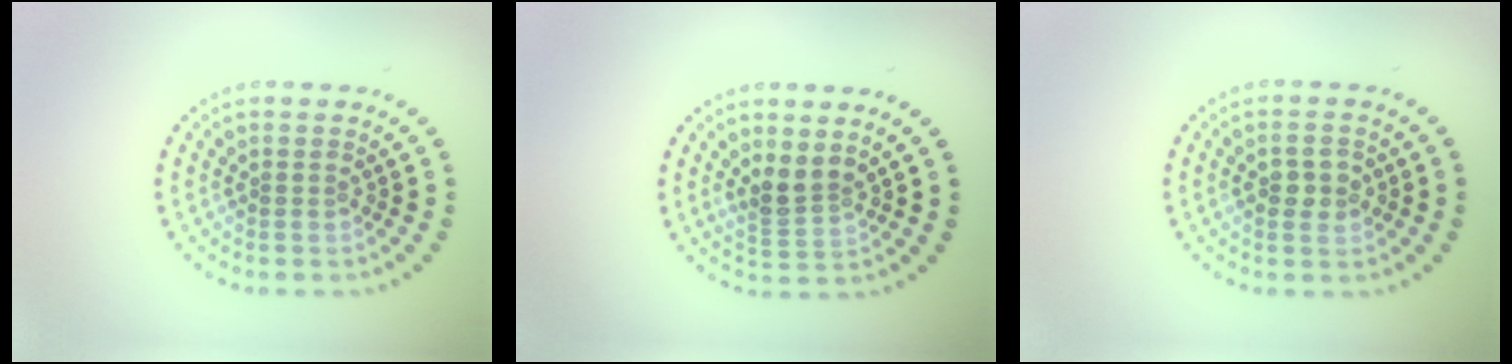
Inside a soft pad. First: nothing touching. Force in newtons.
{"total": 2.4, "press": 1.8, "slide": 1.6}
{"total": 2.2, "press": 2.2, "slide": 0.1}